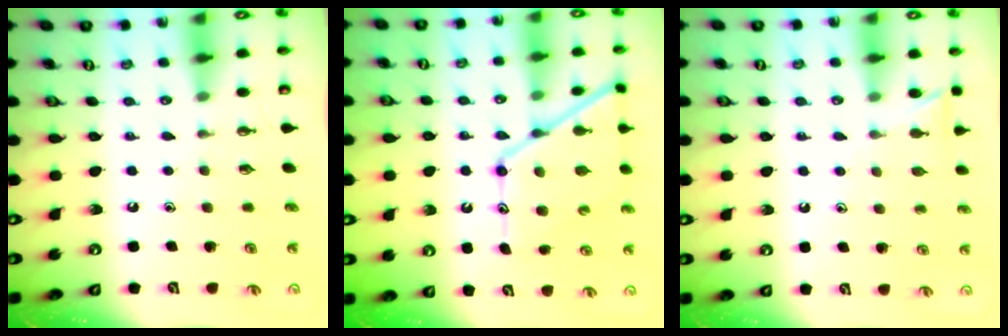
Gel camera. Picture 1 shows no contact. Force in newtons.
{"total": 15.5, "press": 15.5, "slide": 1.4}
{"total": 5.4, "press": 5.4, "slide": 0.6}